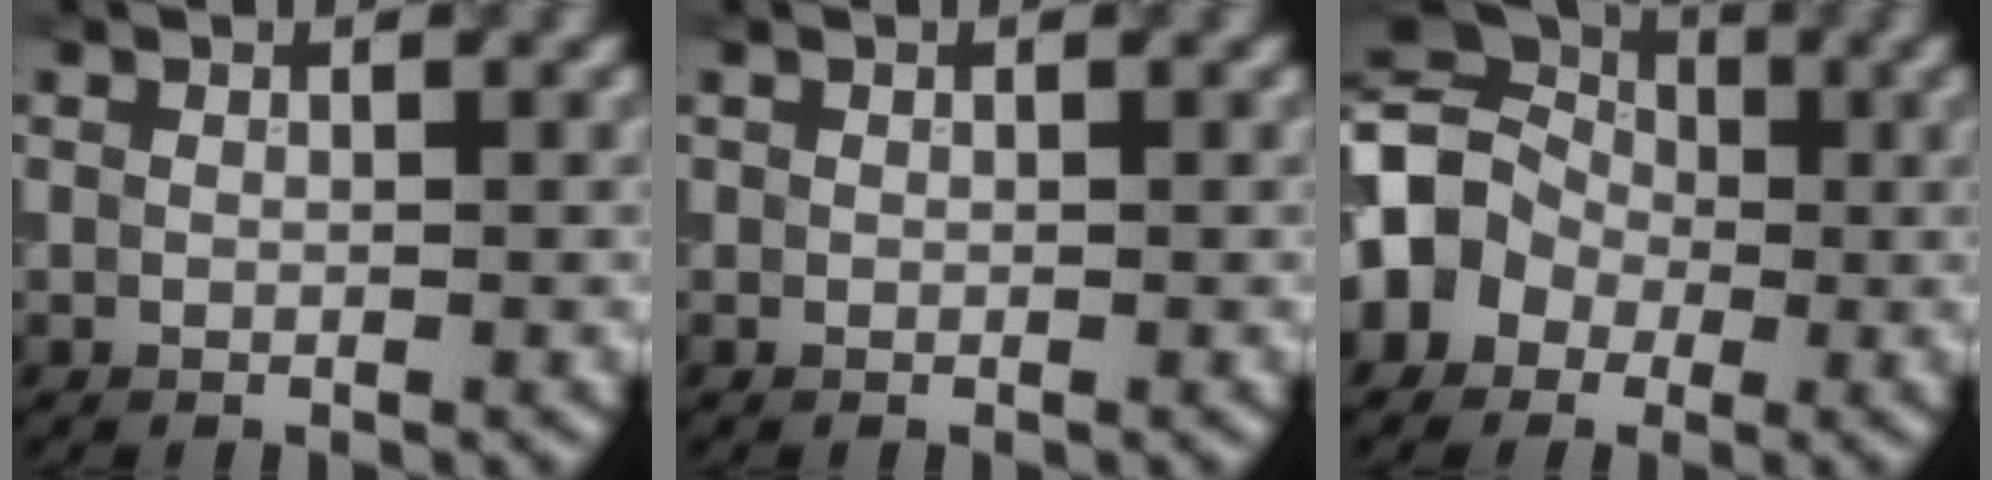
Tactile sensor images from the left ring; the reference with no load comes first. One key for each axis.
{"total": 0.0}
{"total": 6.7, "fx": -0.6, "fy": 5.8, "fz": 3.4, "tx": -0.042, "ty": 0.010, "tz": -0.030}